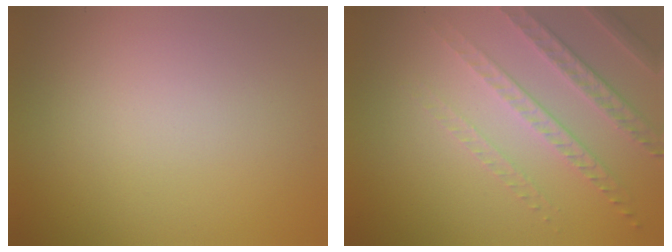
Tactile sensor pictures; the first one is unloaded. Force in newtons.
{"total": 4.7, "press": 3.1, "slide": 3.4}